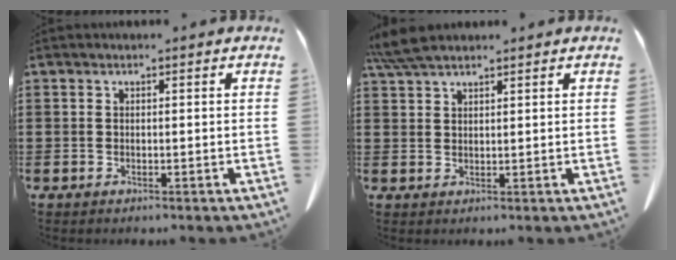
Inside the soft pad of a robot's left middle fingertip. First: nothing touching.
{"total": 4.7, "force": [3.8, 1.0, 2.6], "torque": [-0.061, -0.003, 0.074]}